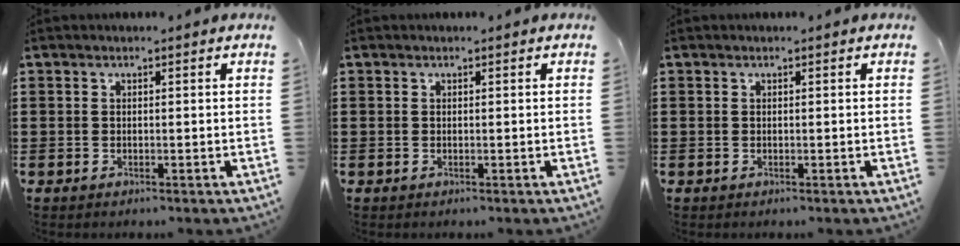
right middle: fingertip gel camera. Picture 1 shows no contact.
{"total": 0.0}
{"total": 0.0}